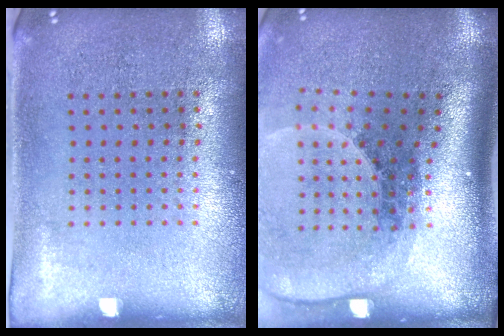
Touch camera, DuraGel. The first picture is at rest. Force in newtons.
{"total": 2.7, "press": 1.9, "slide": 2.0}